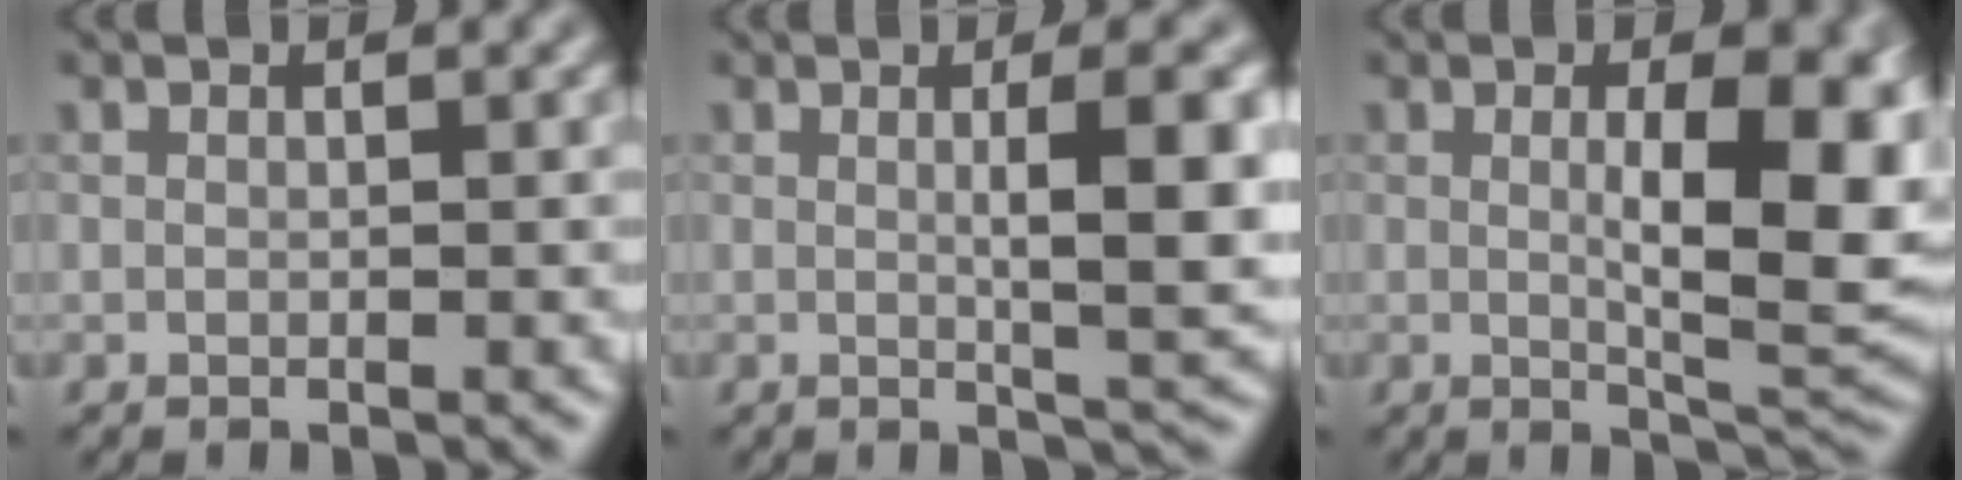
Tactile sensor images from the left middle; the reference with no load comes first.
{"total": 6.1, "force": [0.5, 1.3, 6.0], "torque": [-0.083, 0.001, 0.009]}
{"total": 9.3, "force": [0.6, 2.7, 8.9], "torque": [-0.125, -0.009, 0.015]}